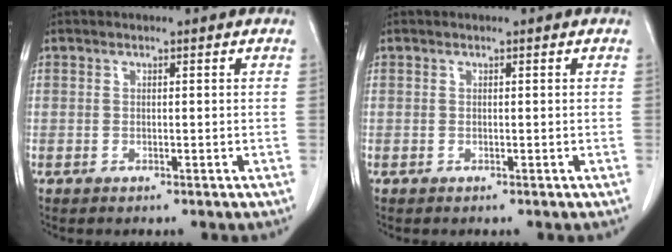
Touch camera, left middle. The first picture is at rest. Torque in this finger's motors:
{"motor_torque": [0.00, 0.00, 0.00, 0.00]}